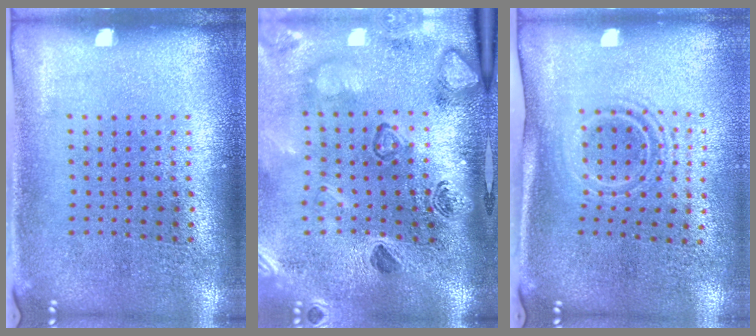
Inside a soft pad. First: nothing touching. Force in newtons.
{"total": 2.8, "press": 2.5, "slide": 1.3}
{"total": 1.6, "press": 1.2, "slide": 1.1}